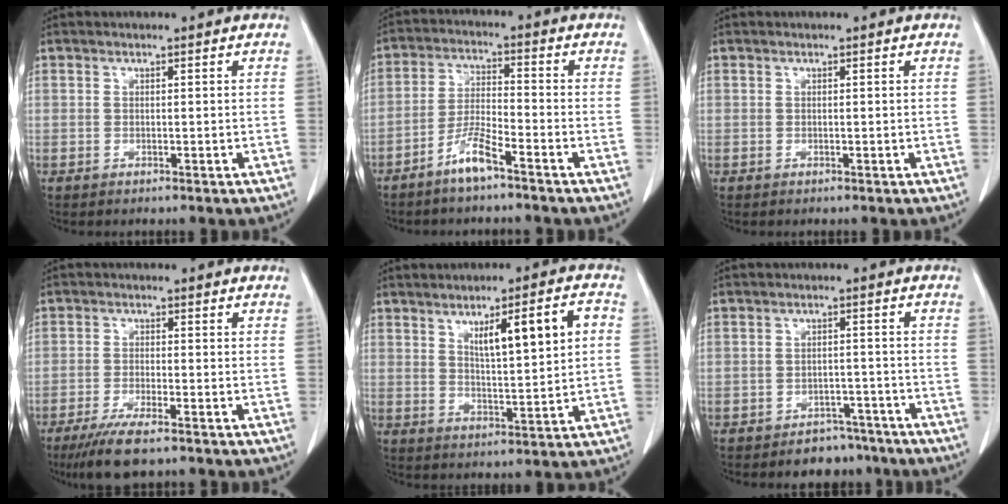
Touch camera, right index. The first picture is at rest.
{"total": 5.7, "force": [-4.1, 0.5, 4.0], "torque": [-0.086, -0.004, -0.082]}
{"total": 0.0}
{"total": 7.4, "force": [-5.4, 0.9, 5.0], "torque": [-0.088, -0.018, -0.087]}
{"total": 9.3, "force": [2.7, 1.2, 8.9], "torque": [-0.141, 0.008, 0.047]}
{"total": 5.1, "force": [-4.2, 2.8, 0.8], "torque": [-0.002, 0.011, -0.058]}